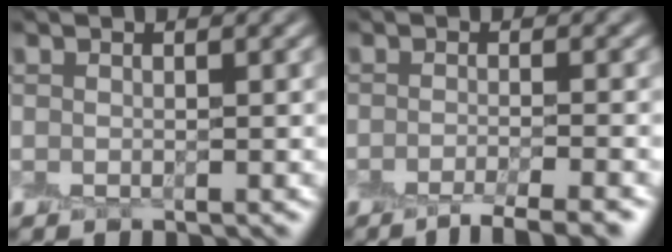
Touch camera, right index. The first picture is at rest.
{"total": 3.9, "force": [-2.8, 0.6, 2.7], "torque": [-0.031, 0.000, -0.051]}